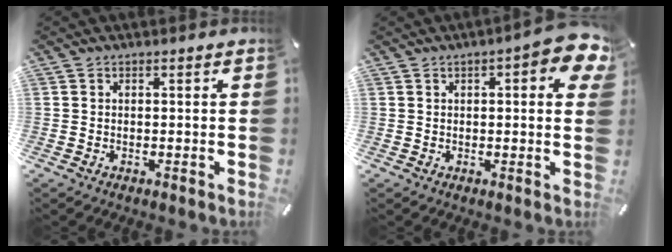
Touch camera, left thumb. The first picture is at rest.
{"total": 7.8, "force": [2.8, 2.6, 6.7], "torque": [-0.087, -0.010, 0.043]}